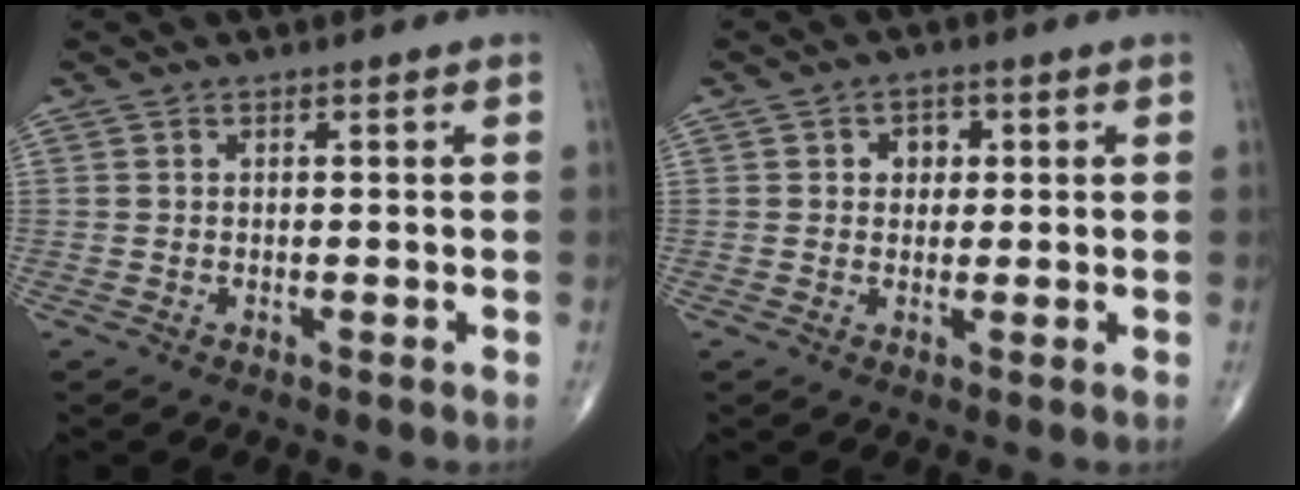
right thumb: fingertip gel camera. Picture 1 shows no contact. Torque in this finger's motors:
{"motor_torque": [0.07, 0.07, 0.05, -0.02, 0.04]}